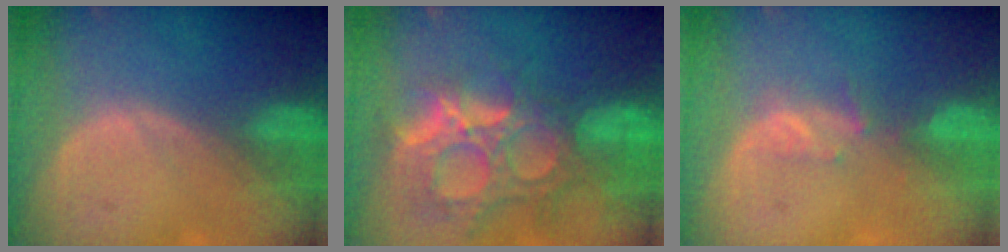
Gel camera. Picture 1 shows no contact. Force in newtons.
{"total": 13.9, "press": 11.7, "slide": 7.5}
{"total": 2.3, "press": 2.1, "slide": 0.8}